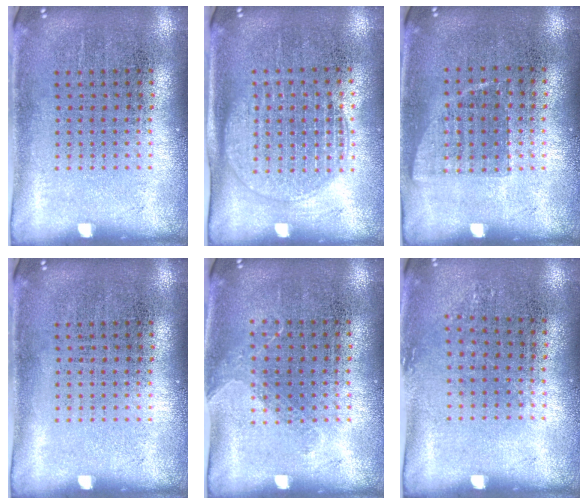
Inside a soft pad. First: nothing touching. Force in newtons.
{"total": 1.6, "press": 1.4, "slide": 0.8}
{"total": 0.7, "press": 0.7, "slide": 0.2}
{"total": 0.0}
{"total": 1.0, "press": 0.8, "slide": 0.6}
{"total": 0.8, "press": 0.7, "slide": 0.4}